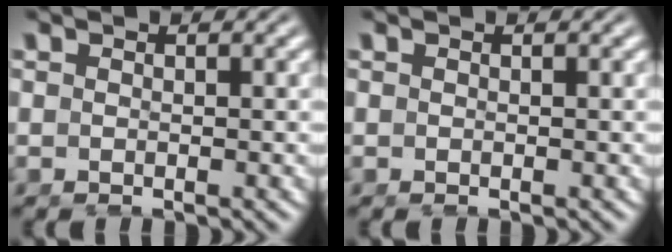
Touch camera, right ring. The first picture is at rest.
{"total": 0.0}